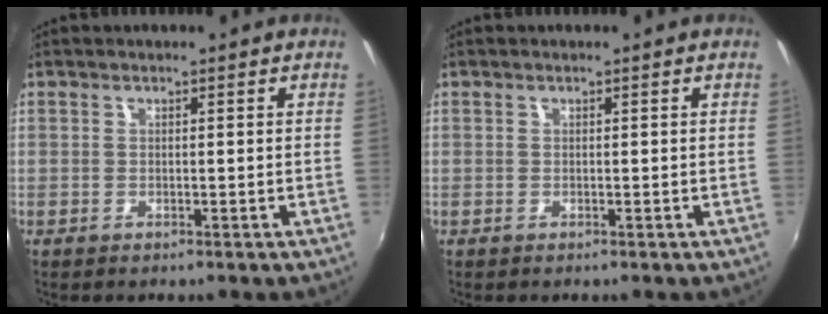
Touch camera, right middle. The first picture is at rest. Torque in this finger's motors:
{"motor_torque": [-0.06, -0.04, 0.00, 0.00]}